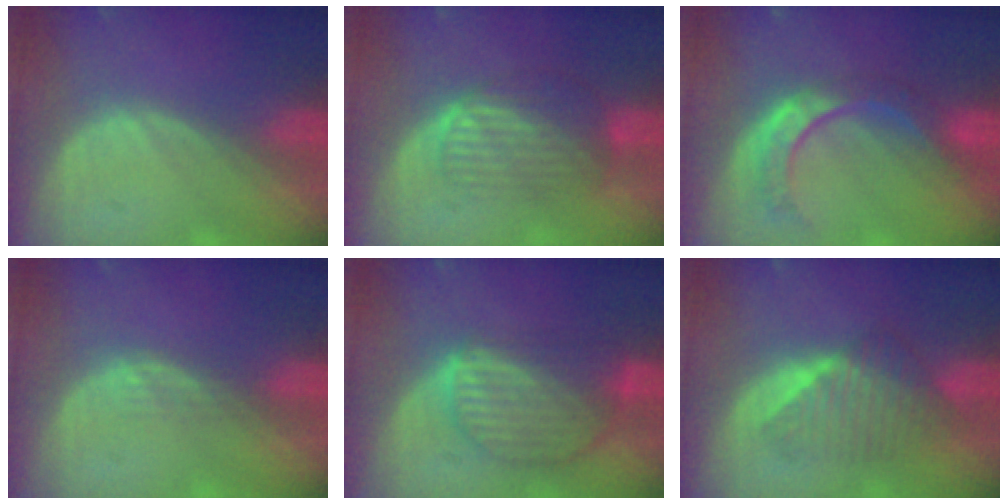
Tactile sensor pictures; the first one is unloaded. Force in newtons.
{"total": 6.6, "press": 6.3, "slide": 1.9}
{"total": 8.5, "press": 7.2, "slide": 4.6}
{"total": 1.5, "press": 1.5, "slide": 0.3}
{"total": 9.0, "press": 7.8, "slide": 4.5}
{"total": 6.9, "press": 6.9, "slide": 0.5}